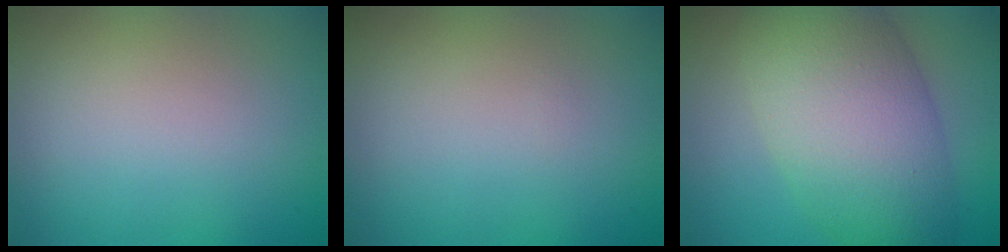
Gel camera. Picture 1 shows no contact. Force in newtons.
{"total": 0.0}
{"total": 10.5, "press": 10.5, "slide": 0.6}